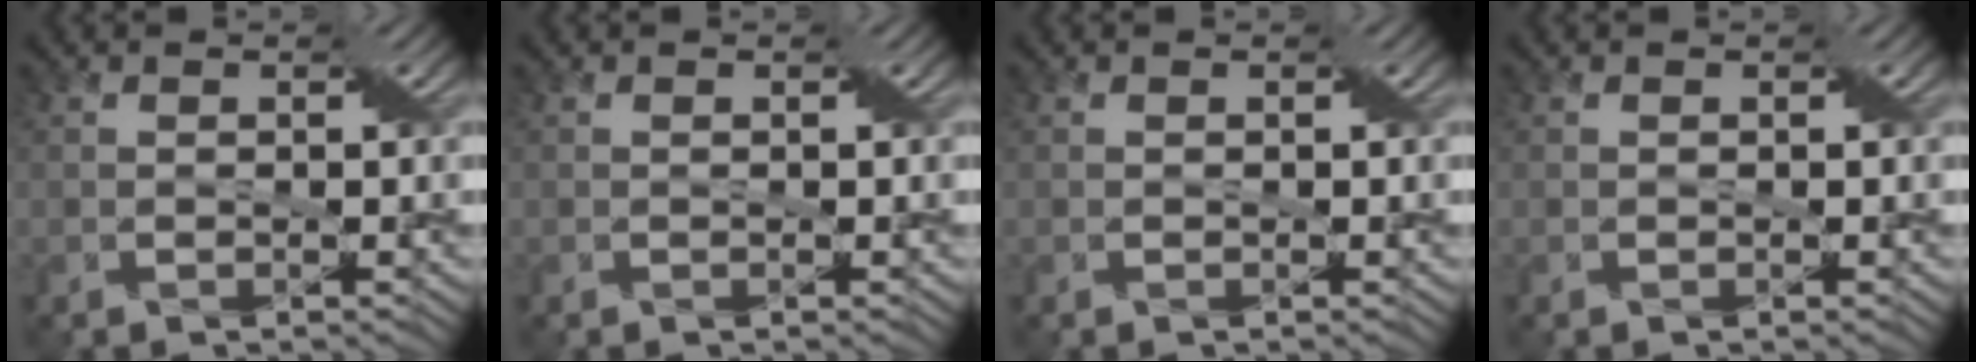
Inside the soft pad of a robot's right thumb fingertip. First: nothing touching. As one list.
[{"total": 0.0}, {"total": 0.0}, {"total": 0.0}]